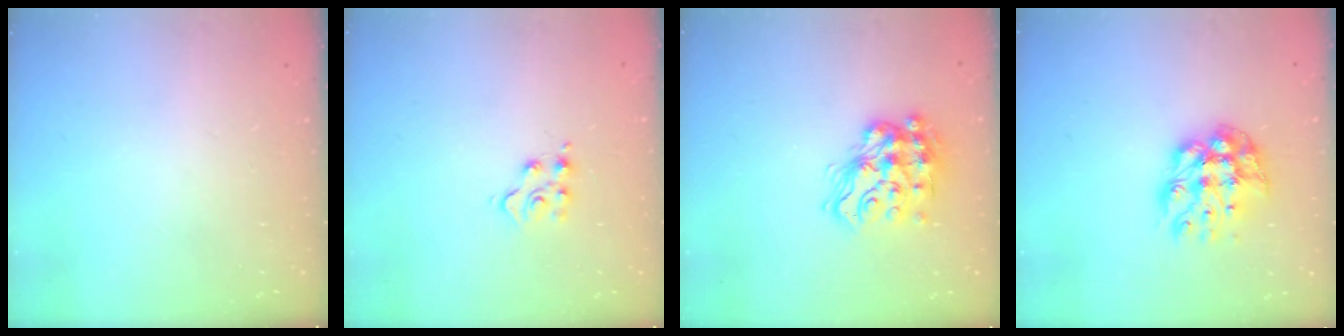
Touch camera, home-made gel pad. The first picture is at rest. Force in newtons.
{"total": 5.8, "press": 5.8, "slide": 0.2}
{"total": 15.6, "press": 15.5, "slide": 1.7}
{"total": 12.5, "press": 12.4, "slide": 1.1}